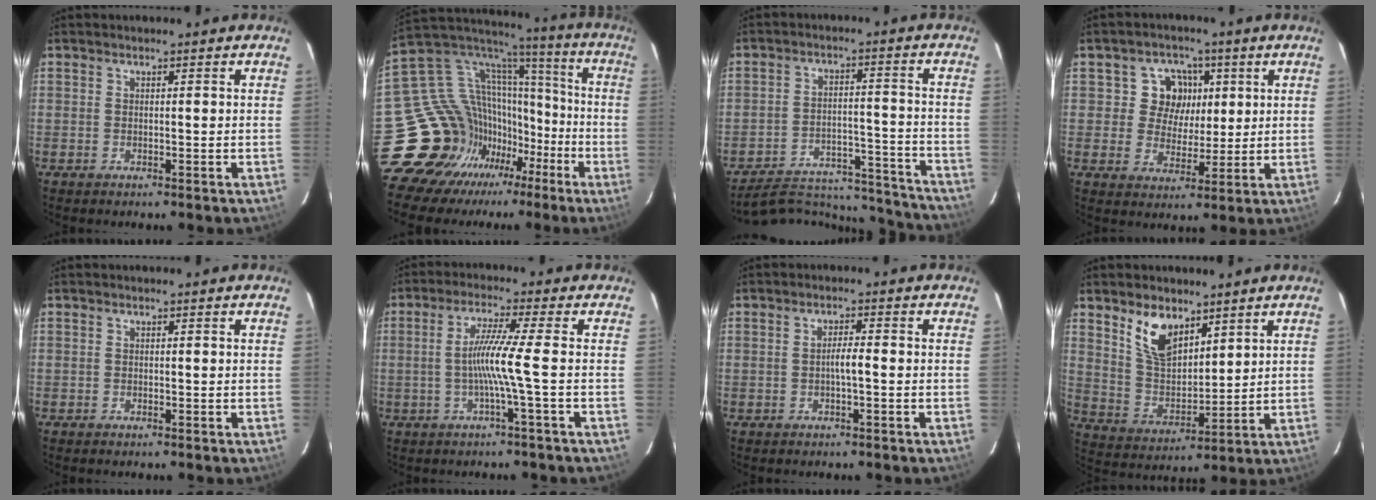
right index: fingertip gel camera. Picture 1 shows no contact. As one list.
[{"total": 18.4, "force": [-10.4, 14.4, 4.8], "torque": [-0.099, 0.069, -0.174]}, {"total": 22.1, "force": [-20.6, 6.0, 5.2], "torque": [-0.097, 0.032, -0.264]}, {"total": 7.7, "force": [1.9, 7.1, 2.2], "torque": [-0.044, 0.010, 0.029]}, {"total": 0.0}, {"total": 6.4, "force": [-1.3, -2.0, 6.0], "torque": [-0.127, -0.003, -0.024]}, {"total": 2.1, "force": [-0.6, 0.2, 2.0], "torque": [-0.039, 0.006, -0.011]}, {"total": 10.0, "force": [6.3, 5.2, 5.8], "torque": [-0.108, 0.009, 0.130]}]